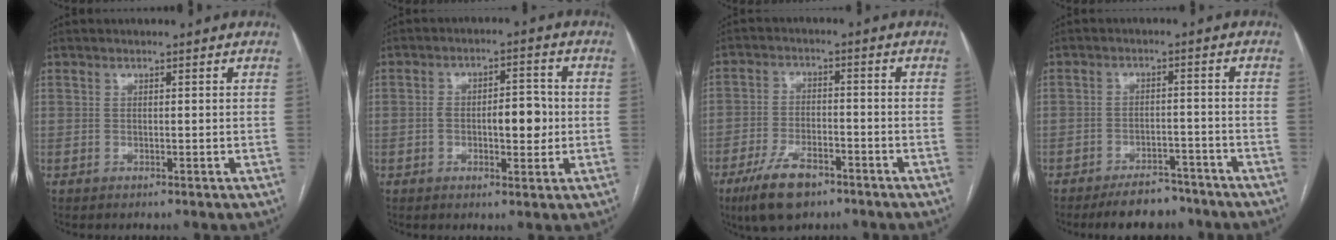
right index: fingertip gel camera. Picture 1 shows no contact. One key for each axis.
{"total": 6.8, "fx": -0.6, "fy": 2.8, "fz": 6.2, "tx": -0.099, "ty": 0.015, "tz": -0.007}
{"total": 8.6, "fx": -5.7, "fy": 3.7, "fz": 5.3, "tx": -0.107, "ty": -0.006, "tz": -0.099}
{"total": 7.2, "fx": -6.2, "fy": 2.7, "fz": 2.4, "tx": -0.030, "ty": -0.001, "tz": -0.096}